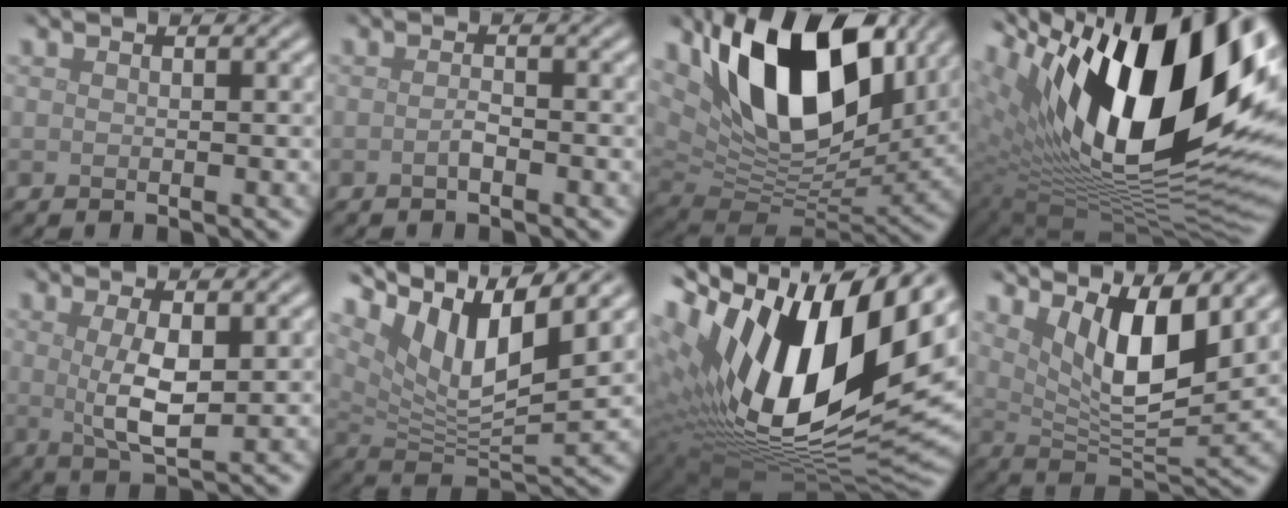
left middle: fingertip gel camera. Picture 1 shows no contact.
{"total": 1.0, "force": [-0.5, 0.2, 0.8], "torque": [-0.017, 0.002, -0.009]}
{"total": 13.8, "force": [5.8, 7.4, 10.1], "torque": [-0.167, -0.002, 0.101]}
{"total": 19.4, "force": [6.9, 8.2, 16.1], "torque": [-0.259, 0.022, 0.115]}
{"total": 4.1, "force": [0.5, 1.2, 3.9], "torque": [-0.079, -0.005, 0.014]}
{"total": 9.4, "force": [5.7, 2.6, 7.0], "torque": [-0.131, -0.001, 0.111]}
{"total": 19.9, "force": [5.3, 9.7, 16.5], "torque": [-0.311, 0.005, 0.098]}
{"total": 7.8, "force": [3.4, 2.5, 6.5], "torque": [-0.116, -0.015, 0.062]}